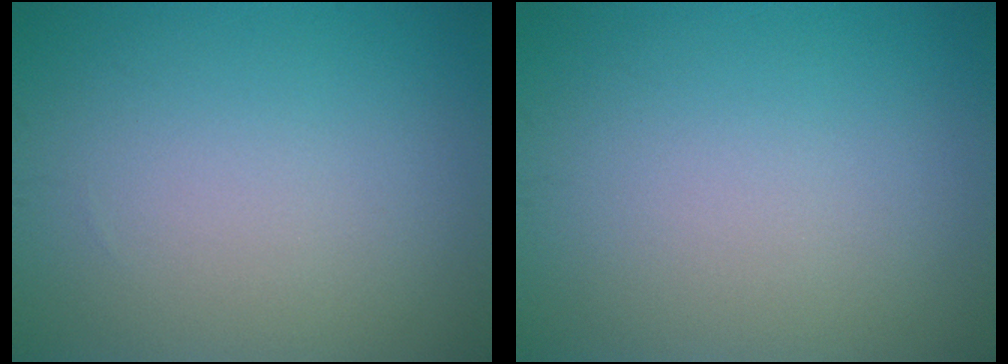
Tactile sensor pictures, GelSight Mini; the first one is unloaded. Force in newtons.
{"total": 0.0}